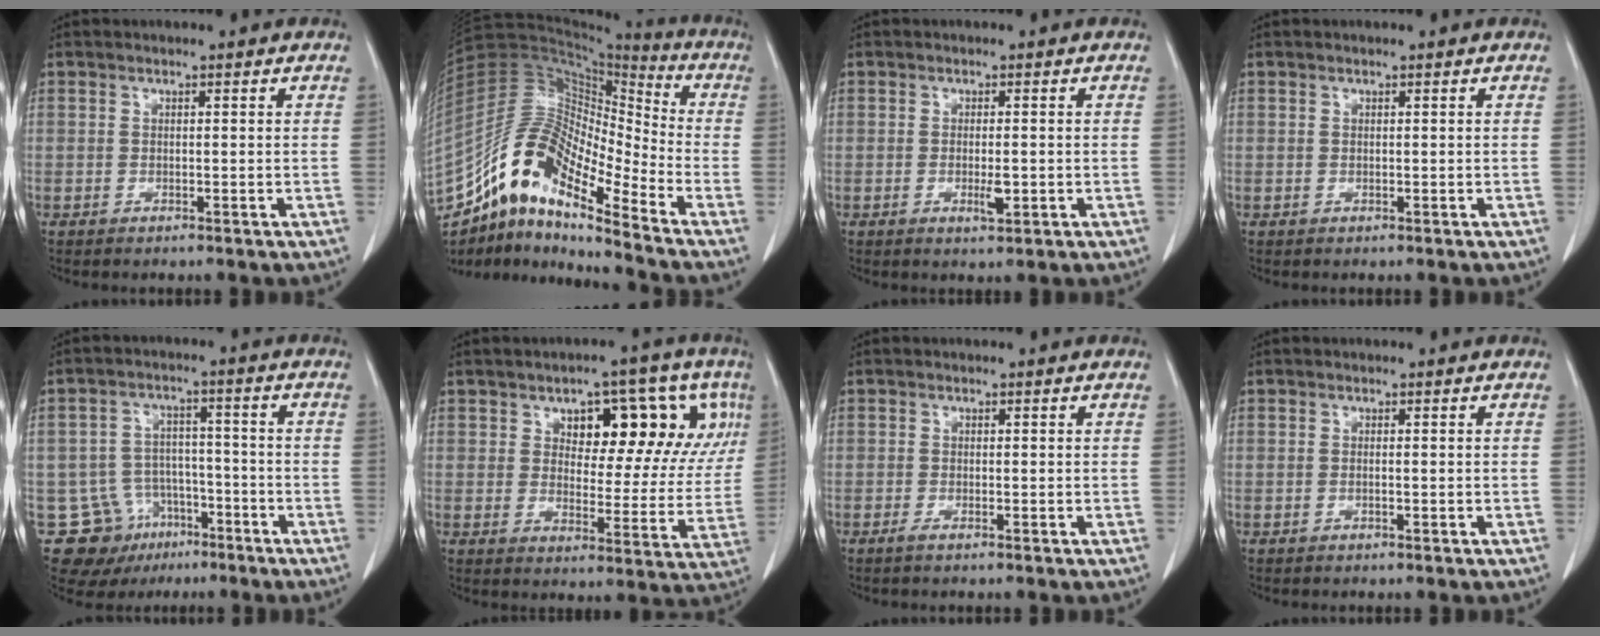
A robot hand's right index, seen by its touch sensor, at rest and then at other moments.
{"total": 18.4, "force": [-13.2, 4.3, 12.0], "torque": [-0.227, 0.033, -0.238]}
{"total": 2.8, "force": [-0.7, 0.8, 2.6], "torque": [-0.047, -0.003, -0.007]}
{"total": 0.0}
{"total": 12.9, "force": [-7.0, 10.2, 3.5], "torque": [-0.068, 0.042, -0.099]}
{"total": 18.8, "force": [7.6, 9.2, 14.5], "torque": [-0.196, 0.033, 0.112]}
{"total": 1.6, "force": [-0.7, 0.4, 1.4], "torque": [-0.027, 0.001, -0.011]}
{"total": 0.8, "force": [-0.2, 0.1, 0.7], "torque": [-0.018, 0.003, 0.002]}